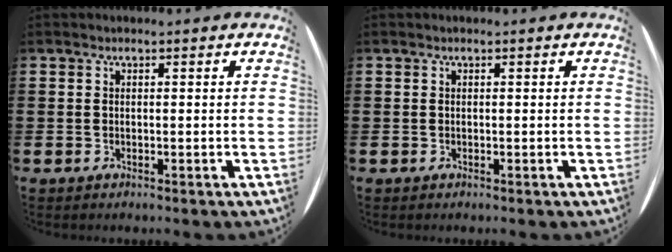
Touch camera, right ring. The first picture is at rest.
{"total": 0.0}